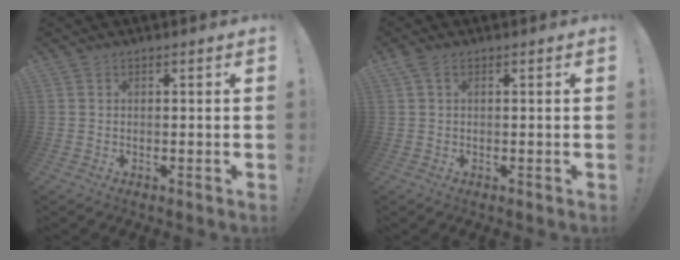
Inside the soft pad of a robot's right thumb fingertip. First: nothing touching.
{"total": 1.0, "force": [0.6, 0.5, 0.7], "torque": [-0.023, 0.004, 0.012]}